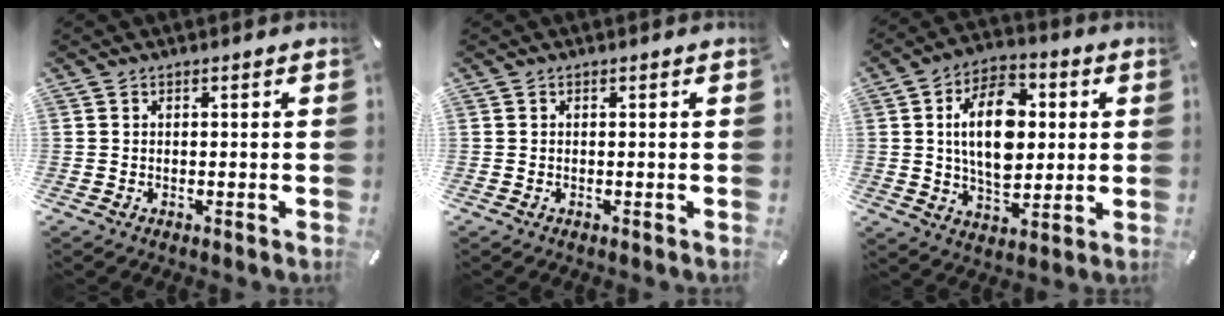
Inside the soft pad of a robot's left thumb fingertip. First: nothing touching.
{"total": 0.0}
{"total": 15.5, "force": [2.0, 10.0, 11.6], "torque": [-0.217, 0.008, 0.033]}